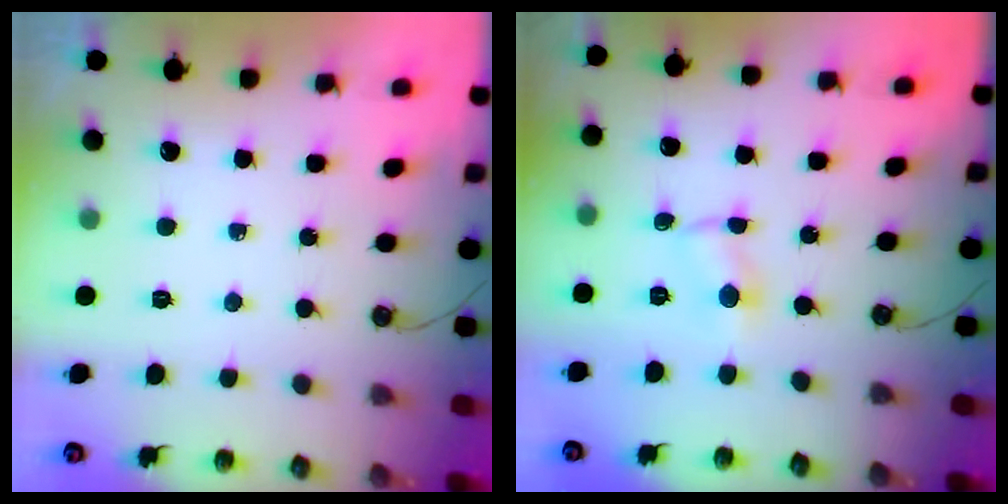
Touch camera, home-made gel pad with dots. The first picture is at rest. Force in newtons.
{"total": 1.6, "press": 1.5, "slide": 0.2}